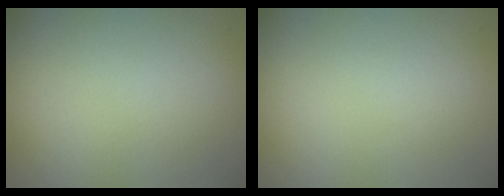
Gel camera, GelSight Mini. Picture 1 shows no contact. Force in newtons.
{"total": 0.0}